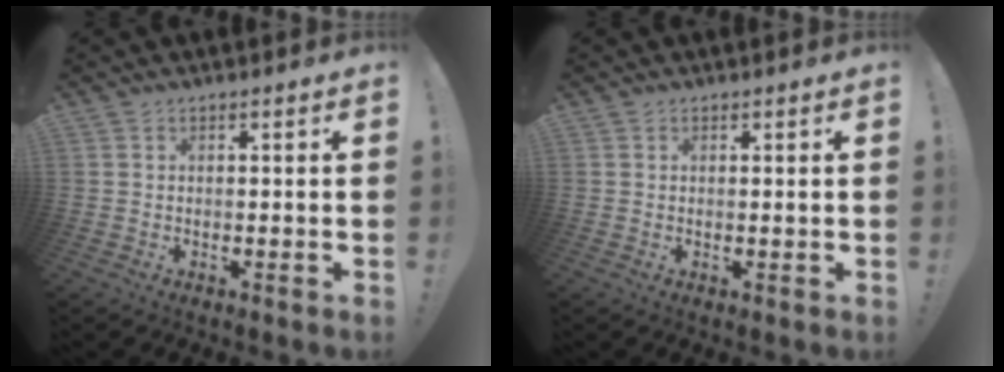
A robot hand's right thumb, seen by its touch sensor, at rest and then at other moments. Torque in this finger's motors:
{"motor_torque": [0.09, -0.02, 0.04, 0.16, 0.00]}